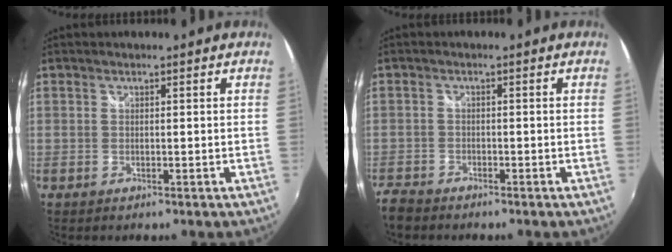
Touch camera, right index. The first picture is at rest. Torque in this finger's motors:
{"motor_torque": [-1.90, -0.24, -1.05, -0.21]}